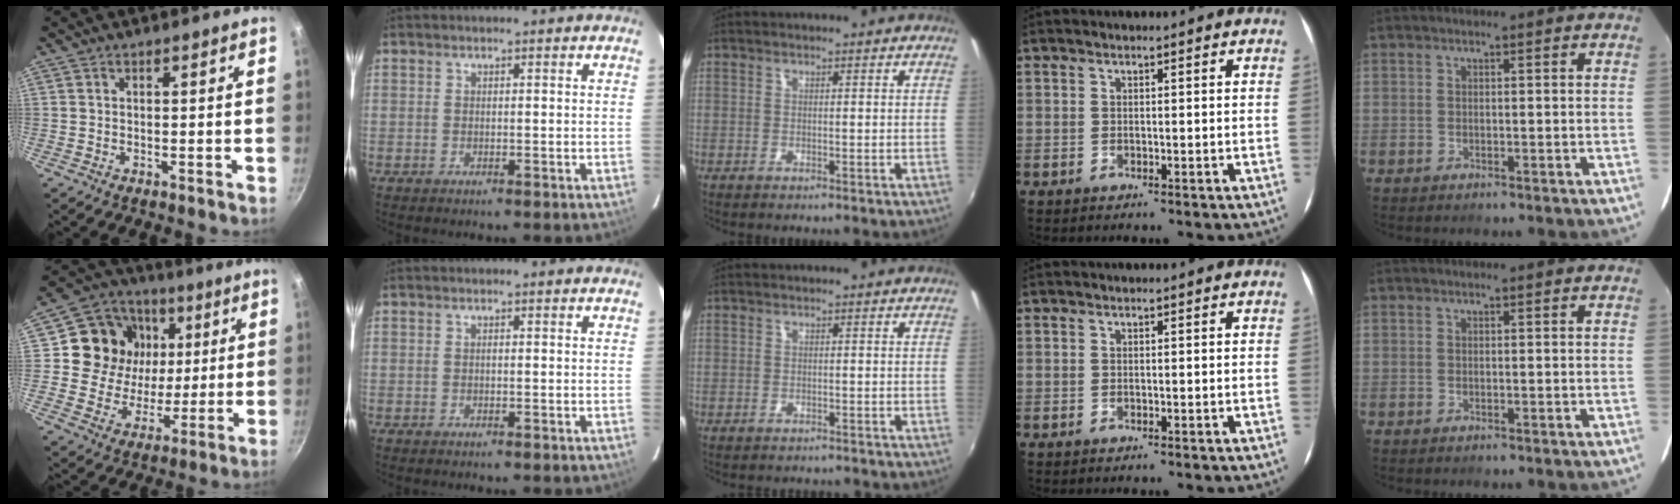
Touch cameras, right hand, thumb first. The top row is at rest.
{"thumb": {"total": 17.0, "force": [3.9, 14.9, 7.3], "torque": [-0.110, 0.004, 0.064]}, "middle": {"total": 1.6, "force": [-1.4, 0.7, 0.2], "torque": [-0.010, -0.003, -0.020]}}